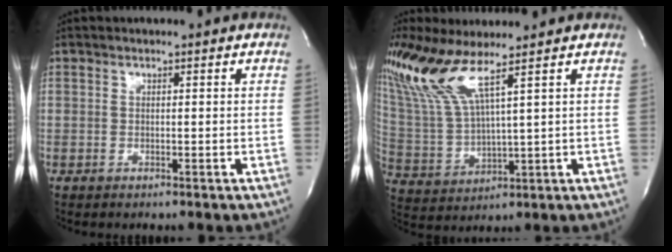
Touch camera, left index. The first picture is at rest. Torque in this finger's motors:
{"motor_torque": [-0.61, 0.13, 0.46, 0.21]}